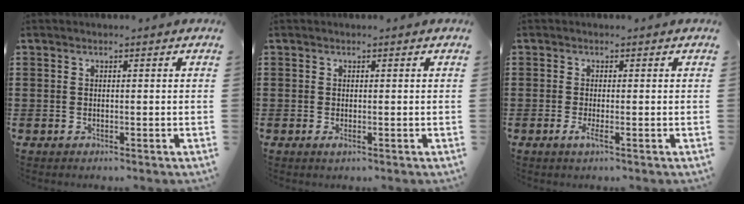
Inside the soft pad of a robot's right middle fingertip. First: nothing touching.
{"total": 0.7, "force": [0.0, 0.1, 0.7], "torque": [-0.012, 0.000, 0.001]}
{"total": 1.8, "force": [-0.5, 0.1, 1.7], "torque": [-0.037, -0.008, -0.012]}